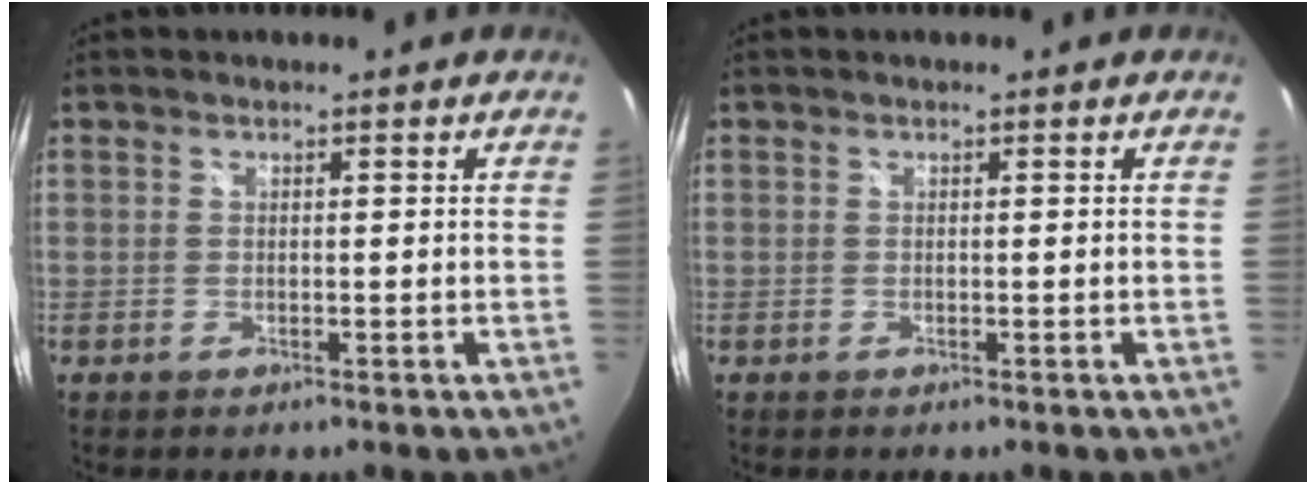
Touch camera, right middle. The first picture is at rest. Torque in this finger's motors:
{"motor_torque": [0.00, 0.00, 0.00, 0.00]}